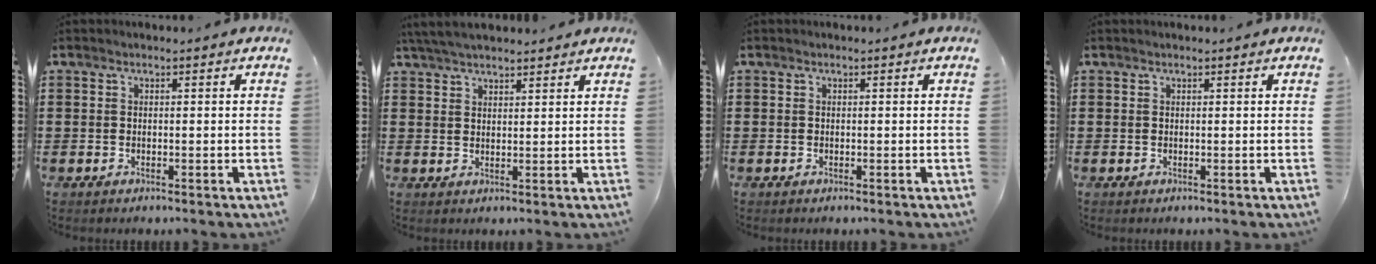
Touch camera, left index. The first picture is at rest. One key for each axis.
{"total": 4.1, "fx": 3.8, "fy": 0.5, "fz": 1.5, "tx": -0.039, "ty": -0.004, "tz": 0.071}
{"total": 0.0}
{"total": 0.0}